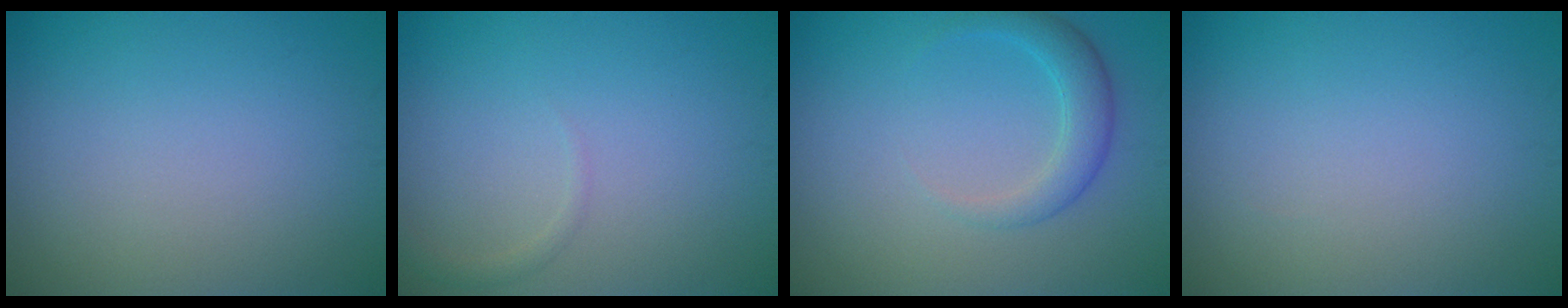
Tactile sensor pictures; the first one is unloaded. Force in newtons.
{"total": 0.8, "press": 0.8, "slide": 0.1}
{"total": 2.7, "press": 2.6, "slide": 0.4}
{"total": 0.0}